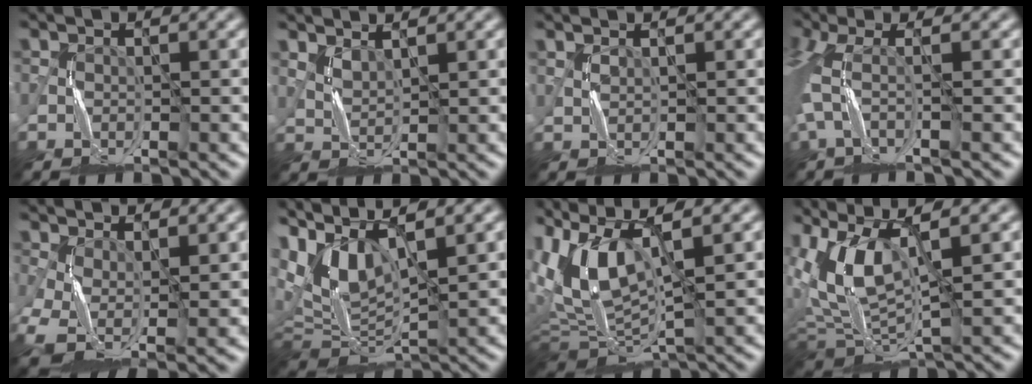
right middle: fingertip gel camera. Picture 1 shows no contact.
{"total": 1.3, "force": [1.2, 0.4, 0.5], "torque": [-0.019, -0.003, 0.029]}
{"total": 0.7, "force": [0.7, 0.1, 0.1], "torque": [-0.007, -0.002, 0.018]}
{"total": 3.6, "force": [-0.3, 0.9, 3.5], "torque": [-0.085, 0.002, -0.016]}
{"total": 6.3, "force": [-1.8, 3.1, 5.1], "torque": [-0.117, -0.011, -0.035]}
{"total": 8.6, "force": [2.8, 4.4, 6.9], "torque": [-0.153, 0.007, 0.056]}
{"total": 9.5, "force": [2.9, 4.2, 8.0], "torque": [-0.186, 0.003, 0.058]}
{"total": 6.9, "force": [2.9, 2.7, 5.7], "torque": [-0.134, 0.004, 0.060]}